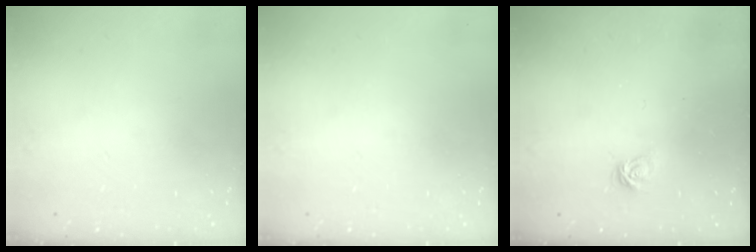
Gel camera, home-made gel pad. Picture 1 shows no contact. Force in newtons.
{"total": 0.0}
{"total": 5.8, "press": 5.8, "slide": 0.5}